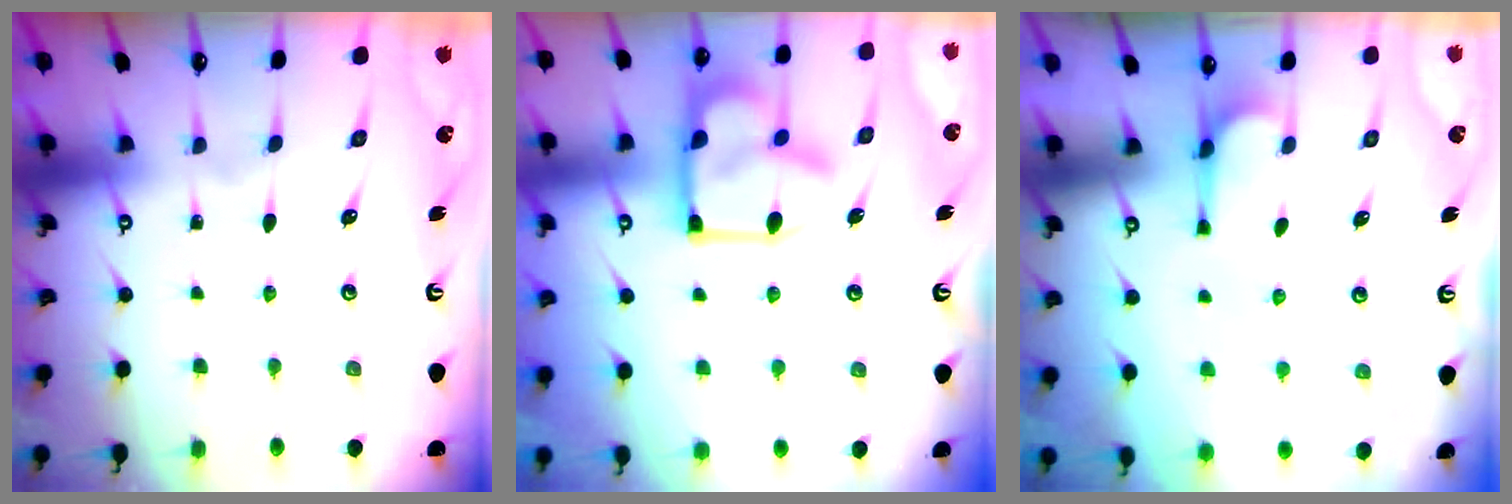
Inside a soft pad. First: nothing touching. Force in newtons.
{"total": 13.8, "press": 13.8, "slide": 1.2}
{"total": 2.9, "press": 2.7, "slide": 1.1}